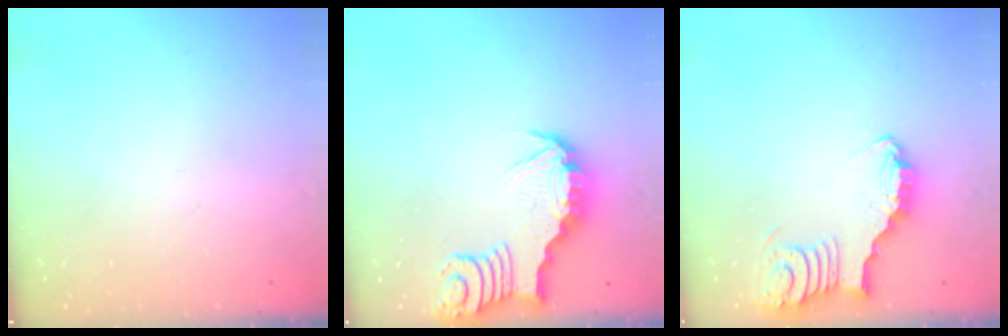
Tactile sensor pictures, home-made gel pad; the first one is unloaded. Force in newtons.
{"total": 3.8, "press": 3.8, "slide": 0.1}
{"total": 3.0, "press": 2.9, "slide": 0.3}